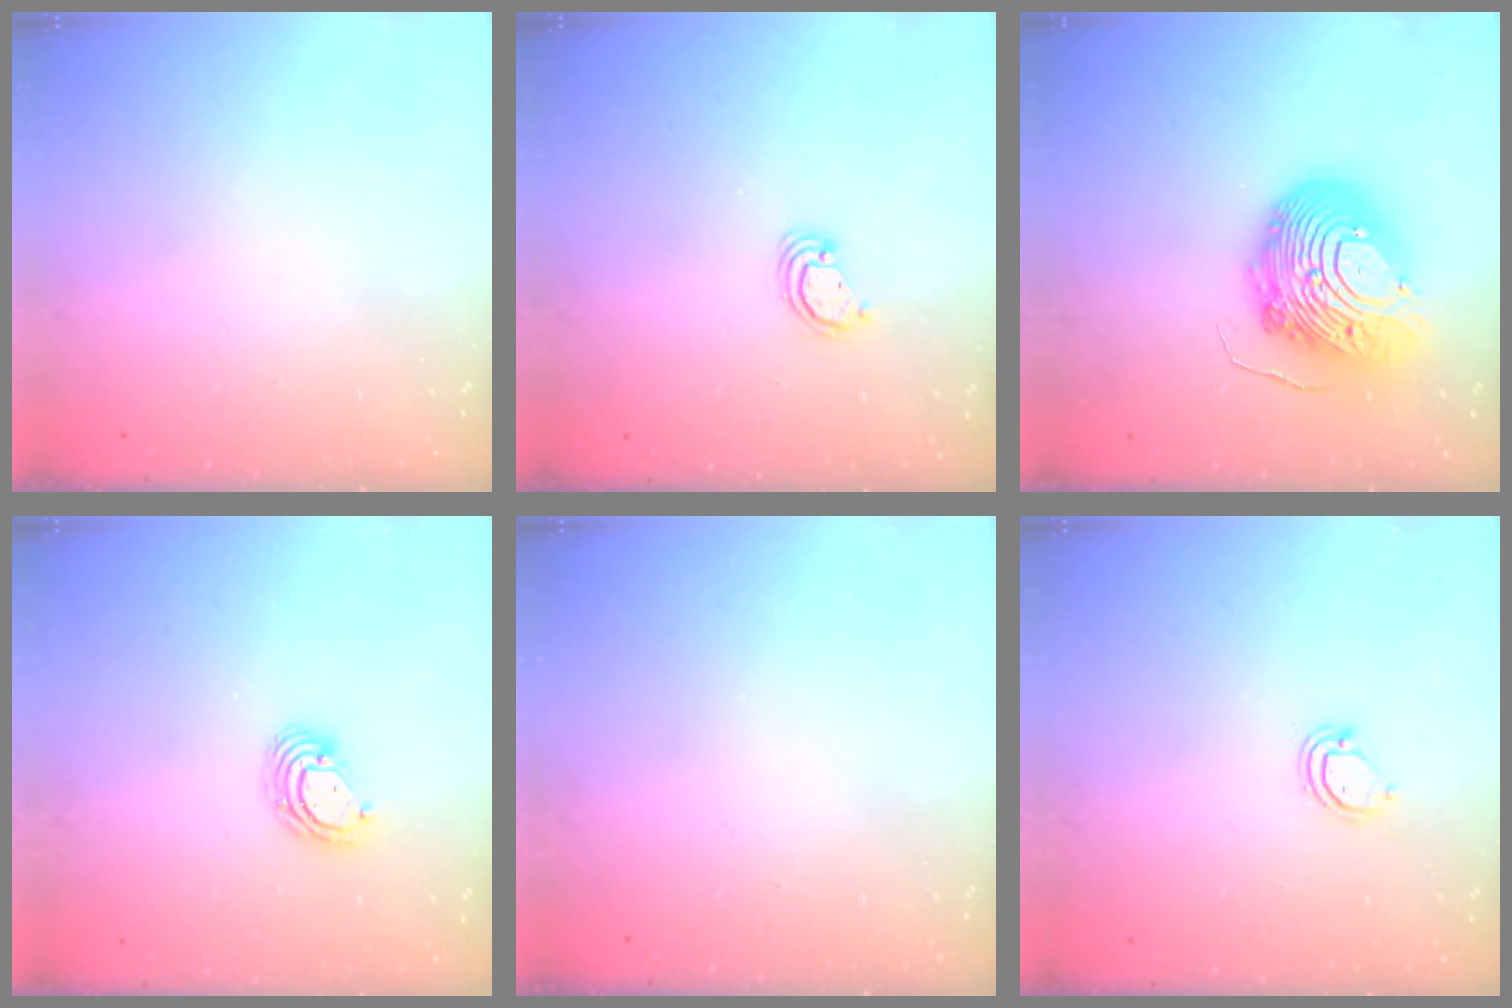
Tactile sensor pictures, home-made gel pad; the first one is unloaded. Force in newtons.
{"total": 2.5, "press": 2.5, "slide": 0.2}
{"total": 16.1, "press": 16.0, "slide": 1.8}
{"total": 5.2, "press": 5.2, "slide": 0.3}
{"total": 0.0}
{"total": 3.9, "press": 3.9, "slide": 0.4}